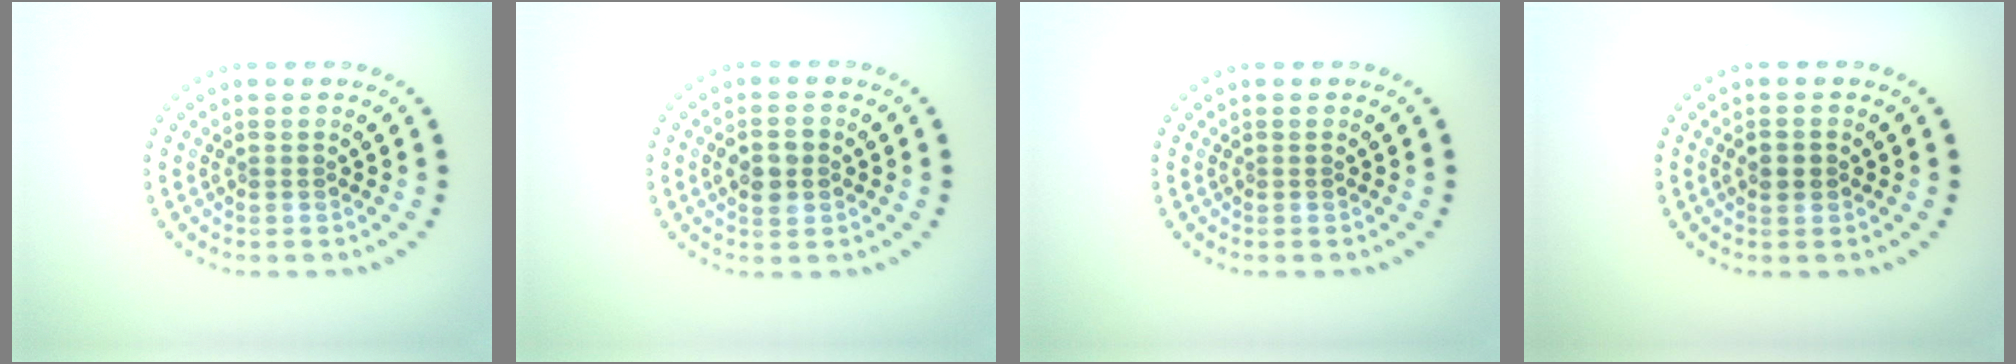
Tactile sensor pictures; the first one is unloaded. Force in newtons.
{"total": 2.8, "press": 2.7, "slide": 0.2}
{"total": 0.0}
{"total": 1.9, "press": 1.9, "slide": 0.1}